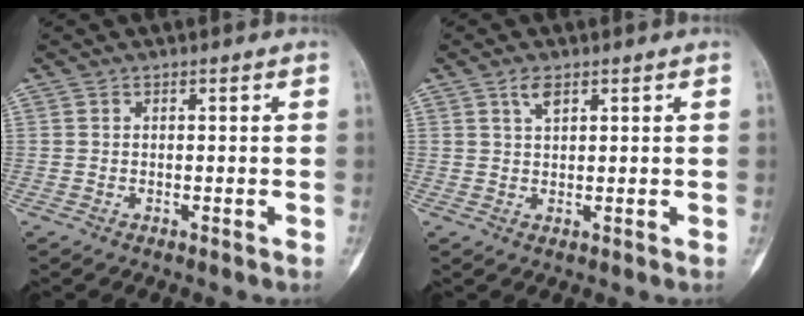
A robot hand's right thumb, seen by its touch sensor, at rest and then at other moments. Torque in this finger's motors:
{"motor_torque": [0.47, 0.43, 0.00, -0.10, 0.00]}